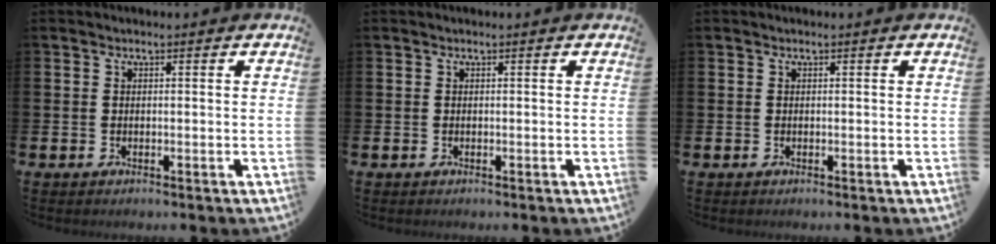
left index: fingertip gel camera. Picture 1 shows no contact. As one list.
[{"total": 0.0}, {"total": 0.0}]